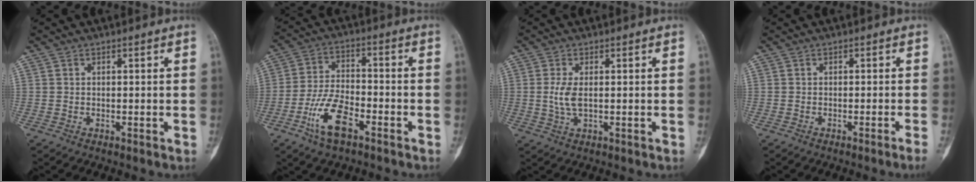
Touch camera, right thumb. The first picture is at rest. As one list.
[{"total": 10.3, "force": [-5.1, 4.6, 7.6], "torque": [-0.151, 0.025, -0.095]}, {"total": 3.8, "force": [0.2, 1.5, 3.4], "torque": [-0.083, -0.005, 0.008]}, {"total": 2.2, "force": [-1.5, -0.7, 1.4], "torque": [-0.028, 0.010, -0.016]}]